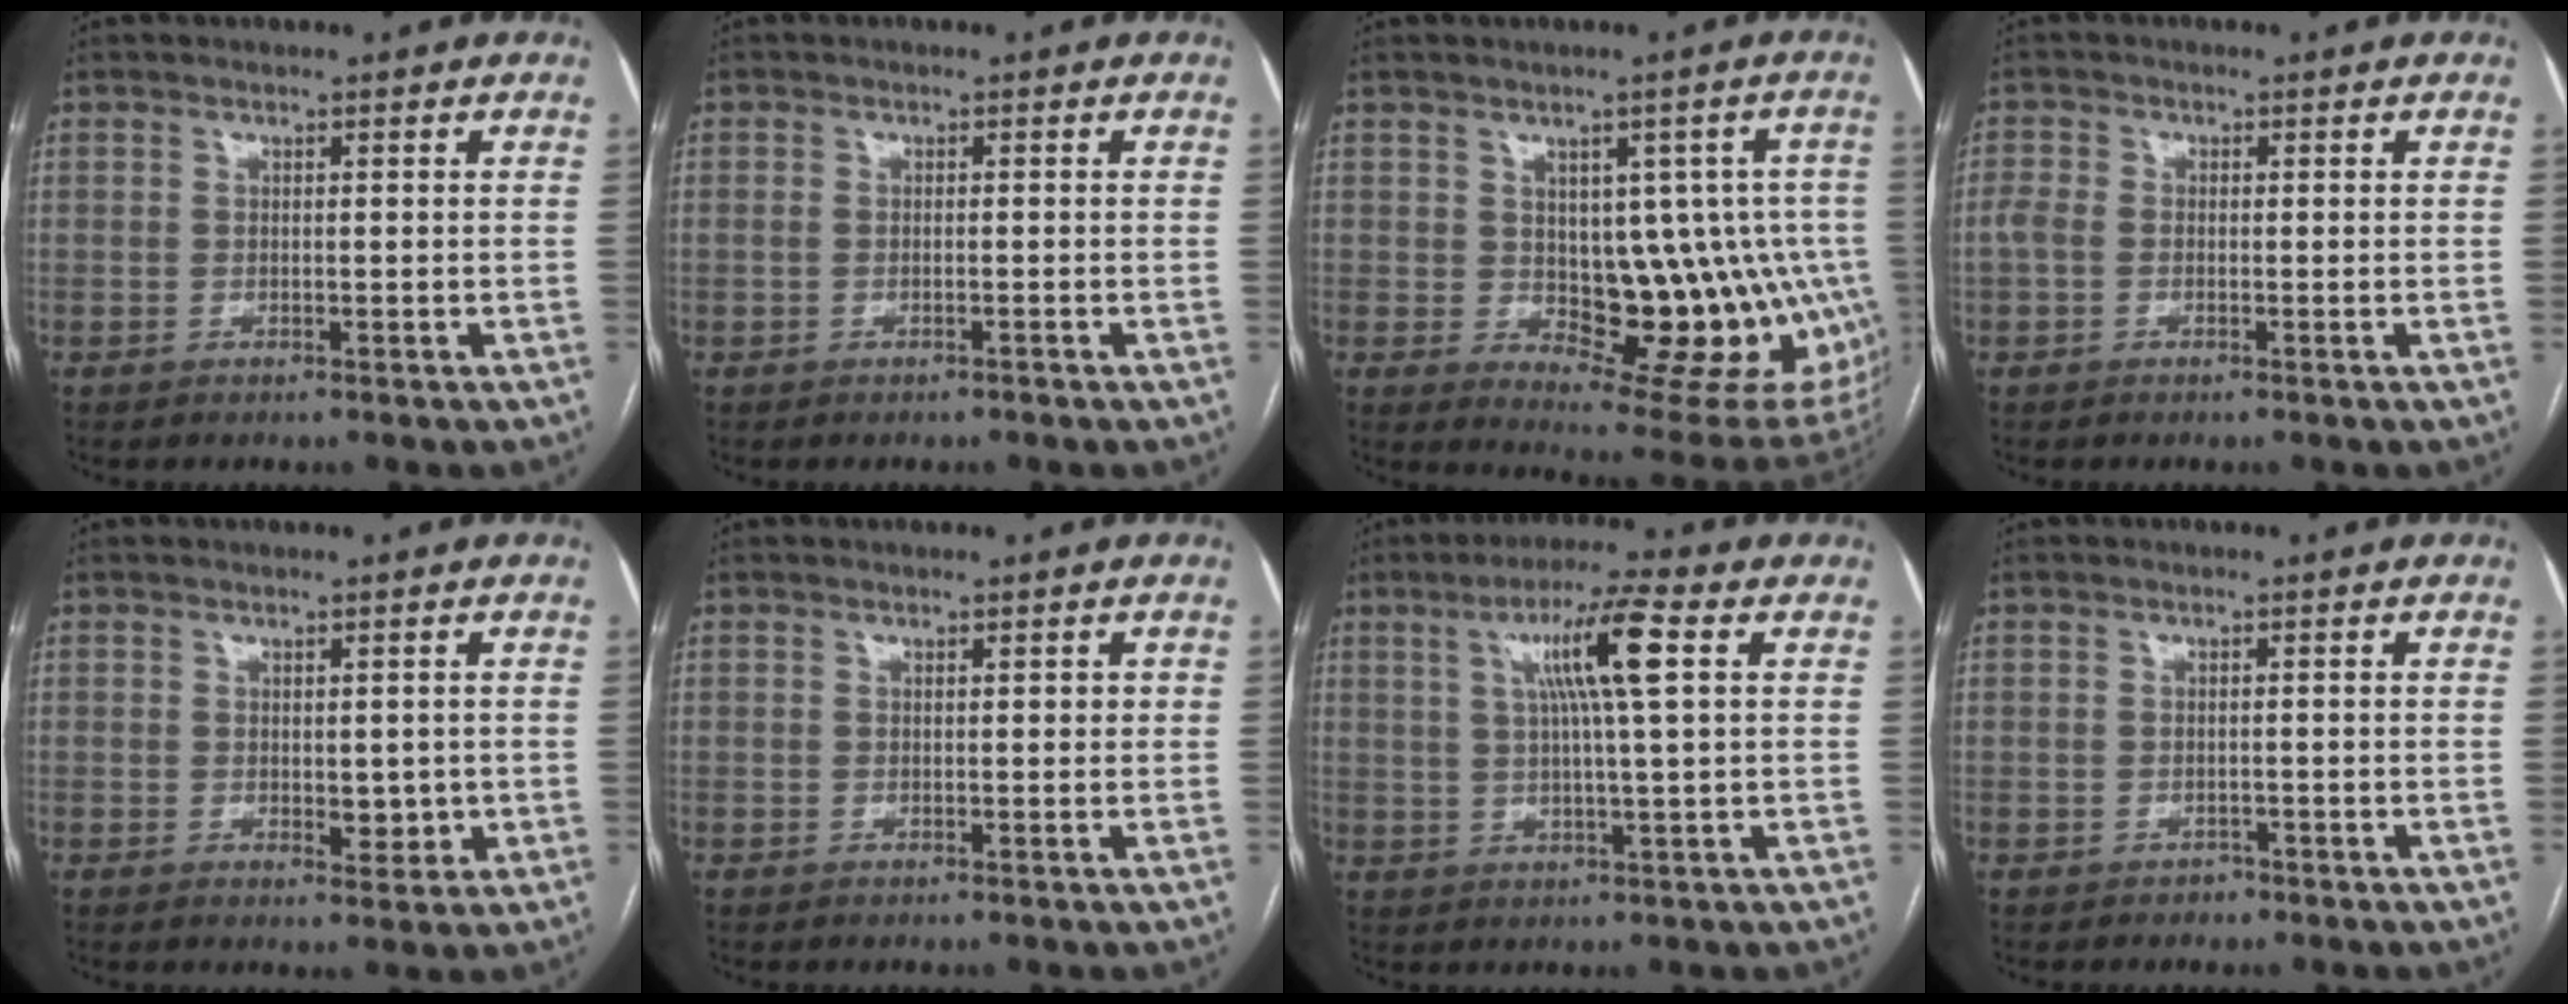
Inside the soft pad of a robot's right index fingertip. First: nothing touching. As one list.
[{"total": 0.7, "force": [-0.5, 0.3, 0.4], "torque": [-0.010, 0.006, -0.005]}, {"total": 16.0, "force": [-1.3, 7.8, 13.9], "torque": [-0.123, 0.017, 0.005]}, {"total": 2.1, "force": [-0.5, 1.6, 1.3], "torque": [-0.036, 0.011, -0.009]}, {"total": 3.3, "force": [-0.3, 1.8, 2.8], "torque": [-0.032, -0.003, 0.003]}, {"total": 0.9, "force": [0.3, 0.4, 0.7], "torque": [-0.009, 0.003, 0.003]}, {"total": 9.2, "force": [2.8, -0.4, 8.7], "torque": [-0.154, 0.009, 0.046]}, {"total": 1.2, "force": [-0.8, 0.9, -0.1], "torque": [-0.003, 0.002, -0.015]}]